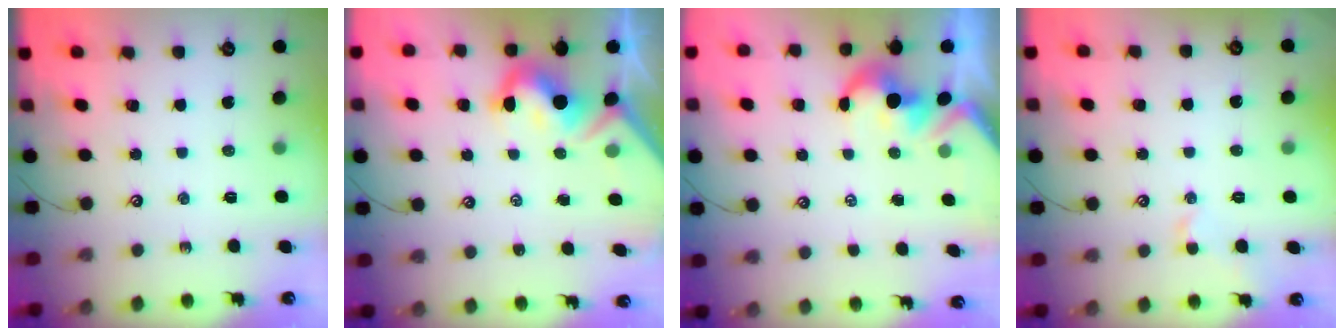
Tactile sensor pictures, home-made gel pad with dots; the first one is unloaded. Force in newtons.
{"total": 6.4, "press": 6.2, "slide": 1.2}
{"total": 1.7, "press": 1.4, "slide": 1.0}
{"total": 0.7, "press": 0.3, "slide": 0.6}